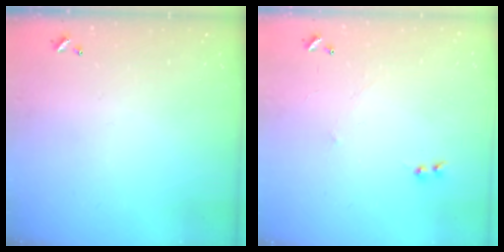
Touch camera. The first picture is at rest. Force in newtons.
{"total": 1.2, "press": 1.2, "slide": 0.3}